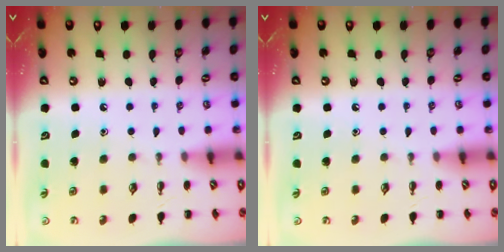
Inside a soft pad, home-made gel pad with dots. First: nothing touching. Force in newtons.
{"total": 0.0}